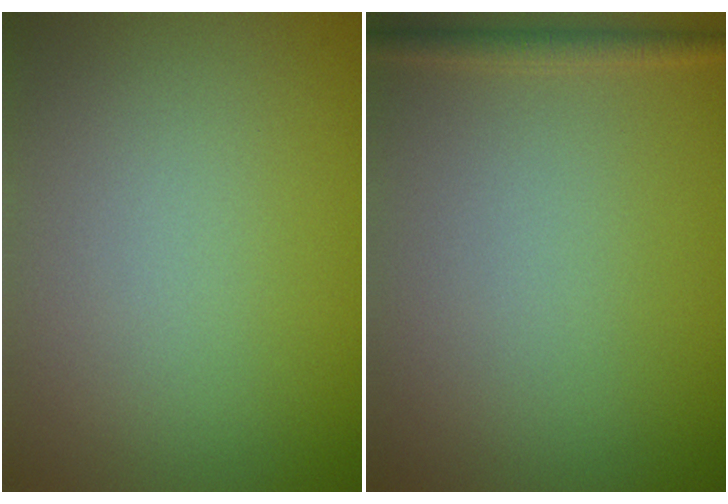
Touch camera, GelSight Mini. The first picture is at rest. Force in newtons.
{"total": 1.4, "press": 1.4, "slide": 0.1}